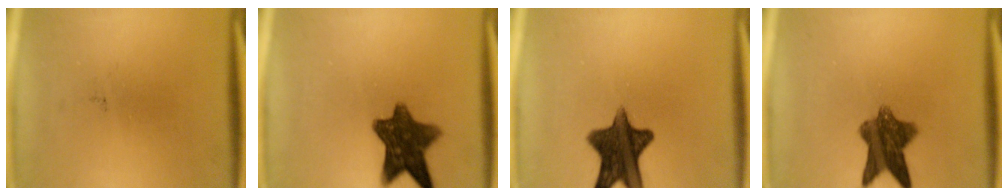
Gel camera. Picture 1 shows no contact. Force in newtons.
{"total": 10.3}
{"total": 11.7}
{"total": 8.6}